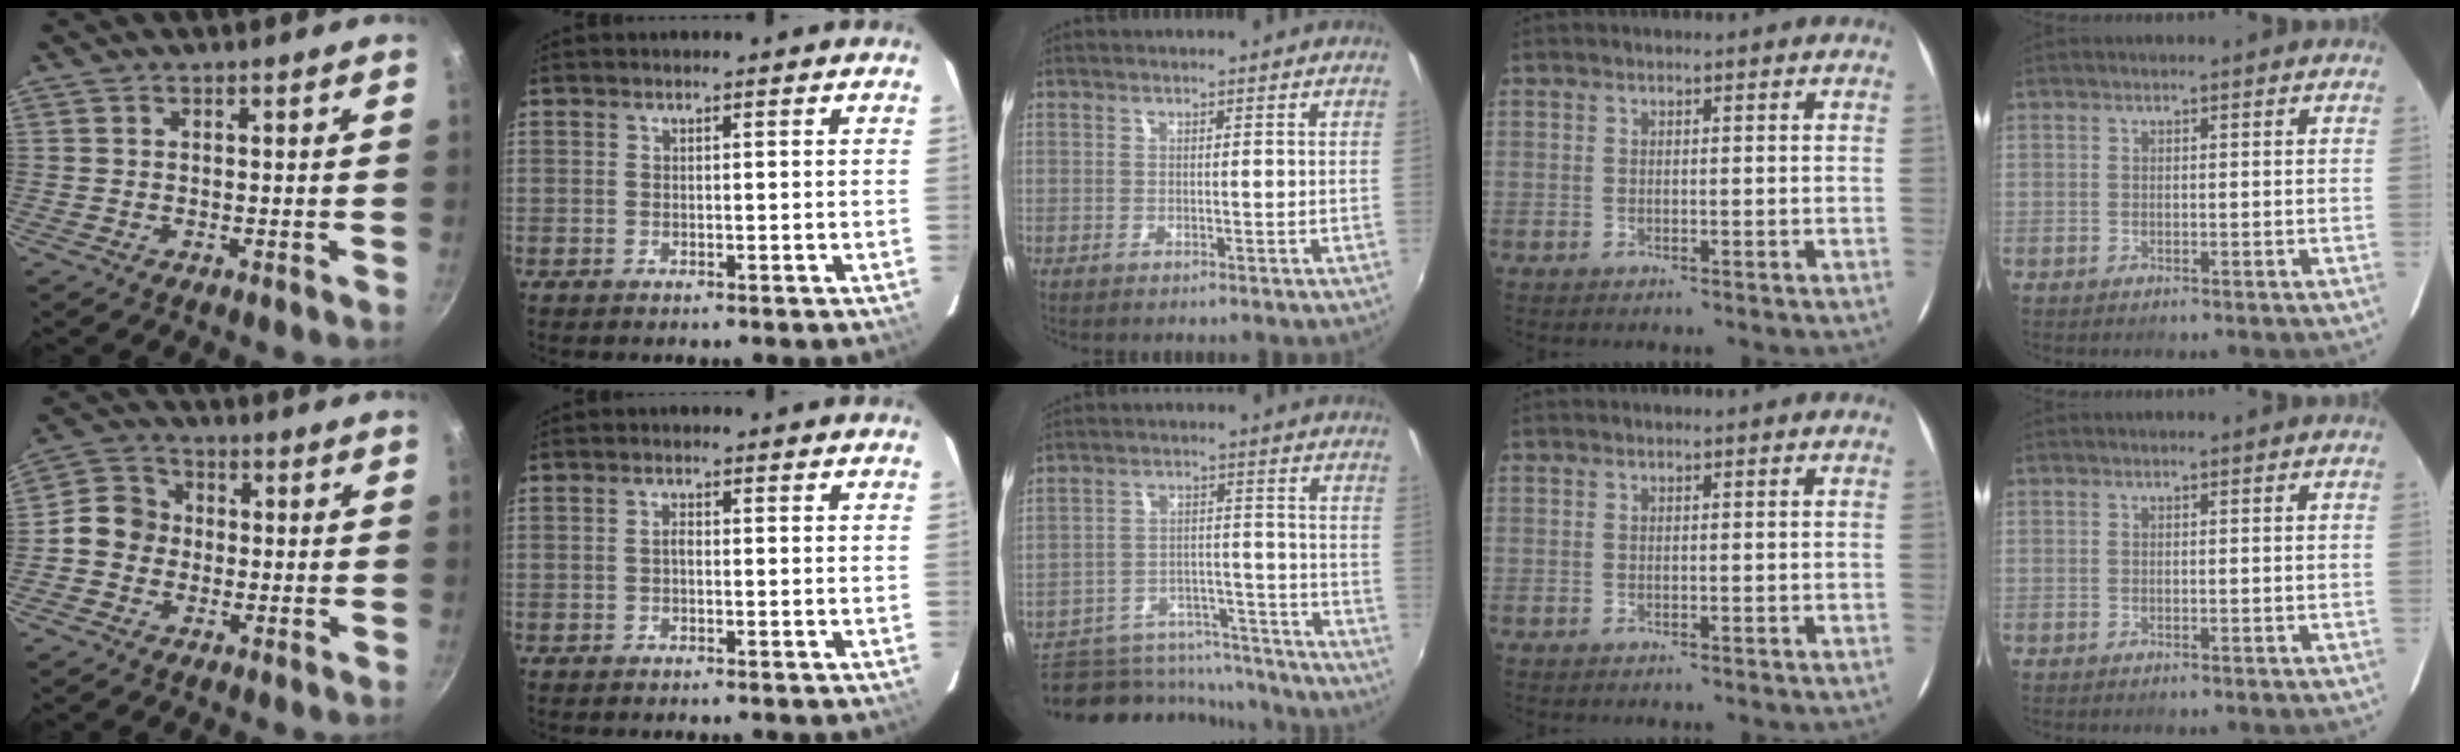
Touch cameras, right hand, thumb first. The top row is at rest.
{"thumb": {"total": 7.4, "force": [-0.9, 6.6, 3.3], "torque": [-0.026, 0.017, -0.037]}, "index": {"total": 0.9, "force": [-0.3, 0.5, 0.7], "torque": [-0.013, 0.005, -0.006]}, "middle": {"total": 15.0, "force": [-12.5, 7.3, 4.3], "torque": [-0.090, 0.026, -0.159]}}